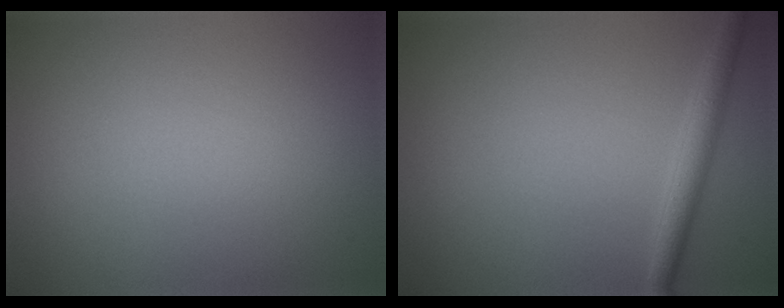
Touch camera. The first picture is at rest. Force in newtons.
{"total": 2.2, "press": 2.2, "slide": 0.1}